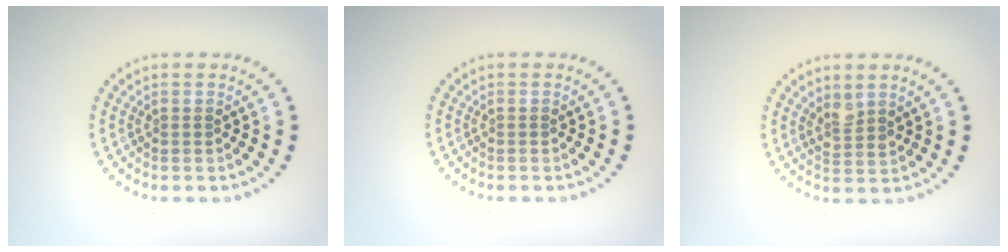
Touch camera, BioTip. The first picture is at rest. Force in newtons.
{"total": 0.0}
{"total": 1.7, "press": 1.4, "slide": 0.9}